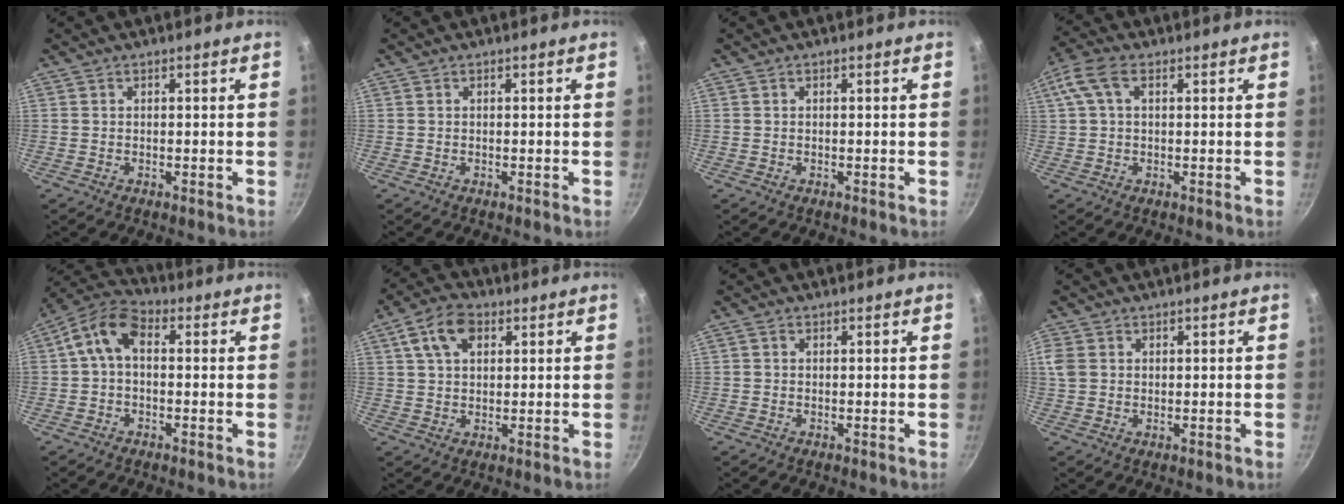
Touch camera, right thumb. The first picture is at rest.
{"total": 0.0}
{"total": 0.0}
{"total": 6.7, "force": [2.2, 3.8, 5.1], "torque": [-0.109, 0.023, 0.038]}
{"total": 8.6, "force": [0.7, 5.4, 6.6], "torque": [-0.125, 0.030, -0.006]}
{"total": 8.4, "force": [3.3, 5.2, 5.8], "torque": [-0.096, 0.008, 0.052]}
{"total": 0.7, "force": [0.2, 0.6, 0.3], "torque": [-0.006, 0.005, 0.003]}
{"total": 4.2, "force": [1.2, 3.3, 2.4], "torque": [-0.047, 0.003, 0.025]}